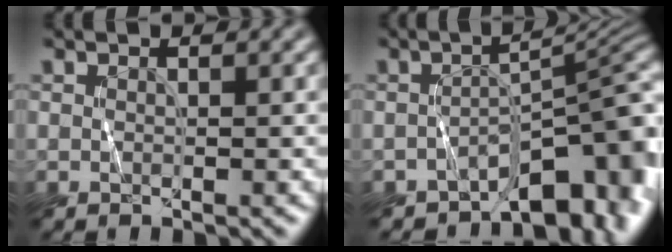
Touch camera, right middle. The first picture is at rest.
{"total": 7.6, "force": [-5.3, 2.7, 4.7], "torque": [-0.037, 0.008, -0.088]}